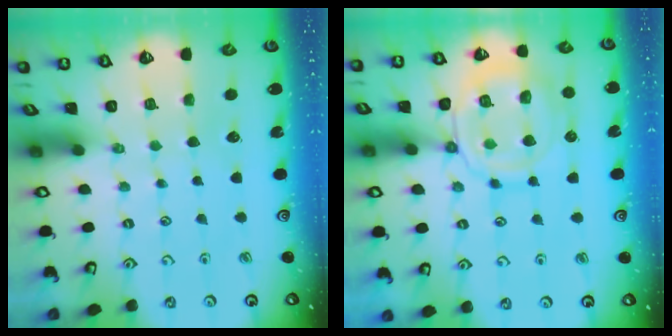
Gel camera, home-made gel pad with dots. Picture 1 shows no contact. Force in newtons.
{"total": 14.9, "press": 14.8, "slide": 1.5}